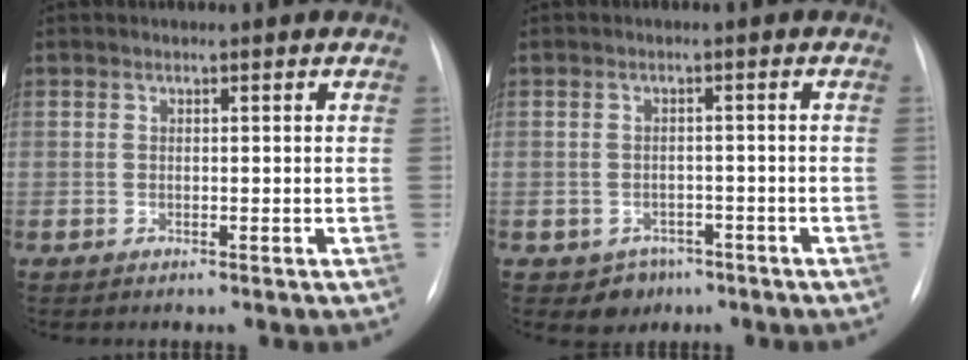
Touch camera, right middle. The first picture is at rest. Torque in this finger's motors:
{"motor_torque": [0.33, -0.34, -0.03, -0.01]}